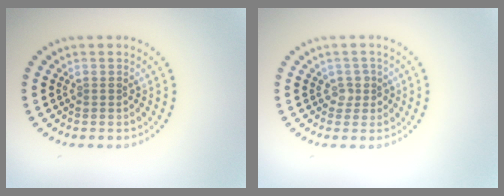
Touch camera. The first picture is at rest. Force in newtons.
{"total": 1.4, "press": 1.1, "slide": 0.8}